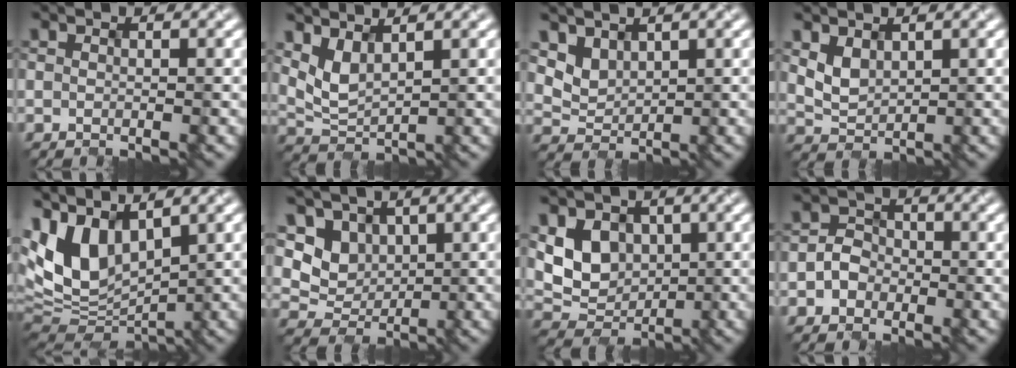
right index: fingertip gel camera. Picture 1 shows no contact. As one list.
[{"total": 2.7, "force": [1.5, 1.2, 1.9], "torque": [-0.051, -0.005, 0.037]}, {"total": 2.6, "force": [1.9, 1.5, 0.9], "torque": [-0.025, -0.002, 0.038]}, {"total": 2.2, "force": [1.0, 1.5, 1.2], "torque": [-0.029, -0.003, 0.024]}, {"total": 8.8, "force": [2.7, 5.1, 6.7], "torque": [-0.154, 0.001, 0.048]}, {"total": 4.7, "force": [1.5, 4.0, 2.1], "torque": [-0.045, 0.000, 0.024]}, {"total": 5.9, "force": [1.2, 4.7, 3.4], "torque": [-0.066, -0.006, 0.014]}, {"total": 2.6, "force": [-1.1, 2.2, 0.8], "torque": [-0.011, 0.004, -0.029]}]